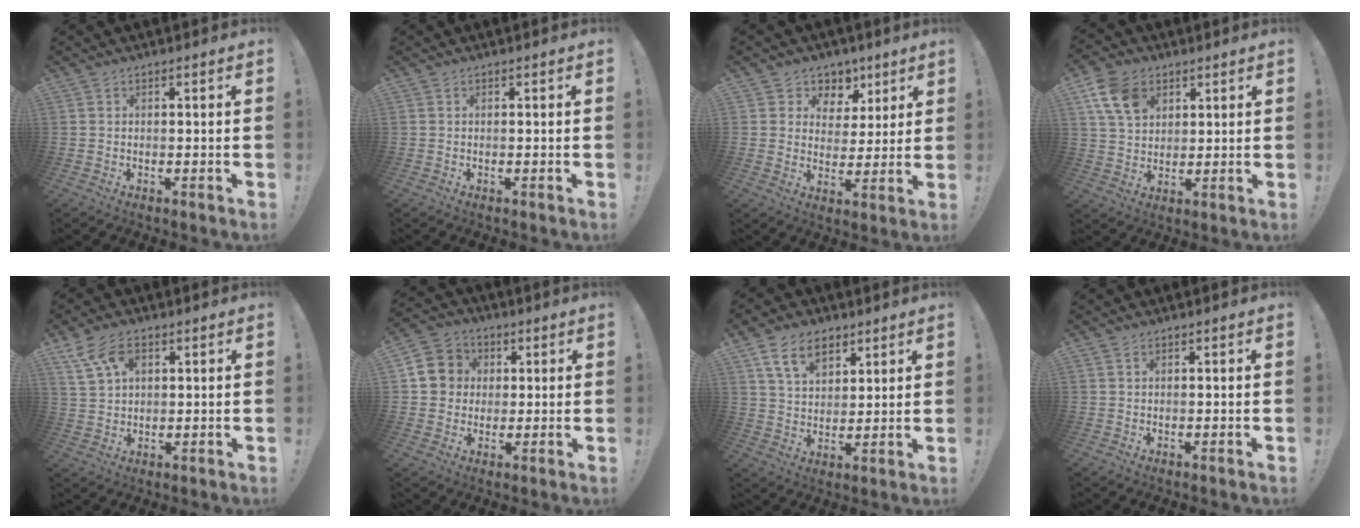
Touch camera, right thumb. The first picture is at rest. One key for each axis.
{"total": 0.0}
{"total": 7.3, "fx": 3.2, "fy": 6.5, "fz": 1.1, "tx": -0.016, "ty": -0.022, "tz": 0.065}
{"total": 11.6, "fx": 5.6, "fy": 7.9, "fz": 6.4, "tx": -0.120, "ty": -0.010, "tz": 0.110}
{"total": 9.0, "fx": 4.2, "fy": 5.7, "fz": 5.5, "tx": -0.110, "ty": -0.004, "tz": 0.083}
{"total": 9.4, "fx": 1.1, "fy": 9.0, "fz": 2.7, "tx": -0.033, "ty": 0.009, "tz": 0.028}
{"total": 11.6, "fx": 6.6, "fy": 7.5, "fz": 6.0, "tx": -0.105, "ty": -0.016, "tz": 0.128}
{"total": 0.7, "fx": 0.4, "fy": 0.3, "fz": 0.5, "tx": -0.010, "ty": 0.000, "tz": 0.007}